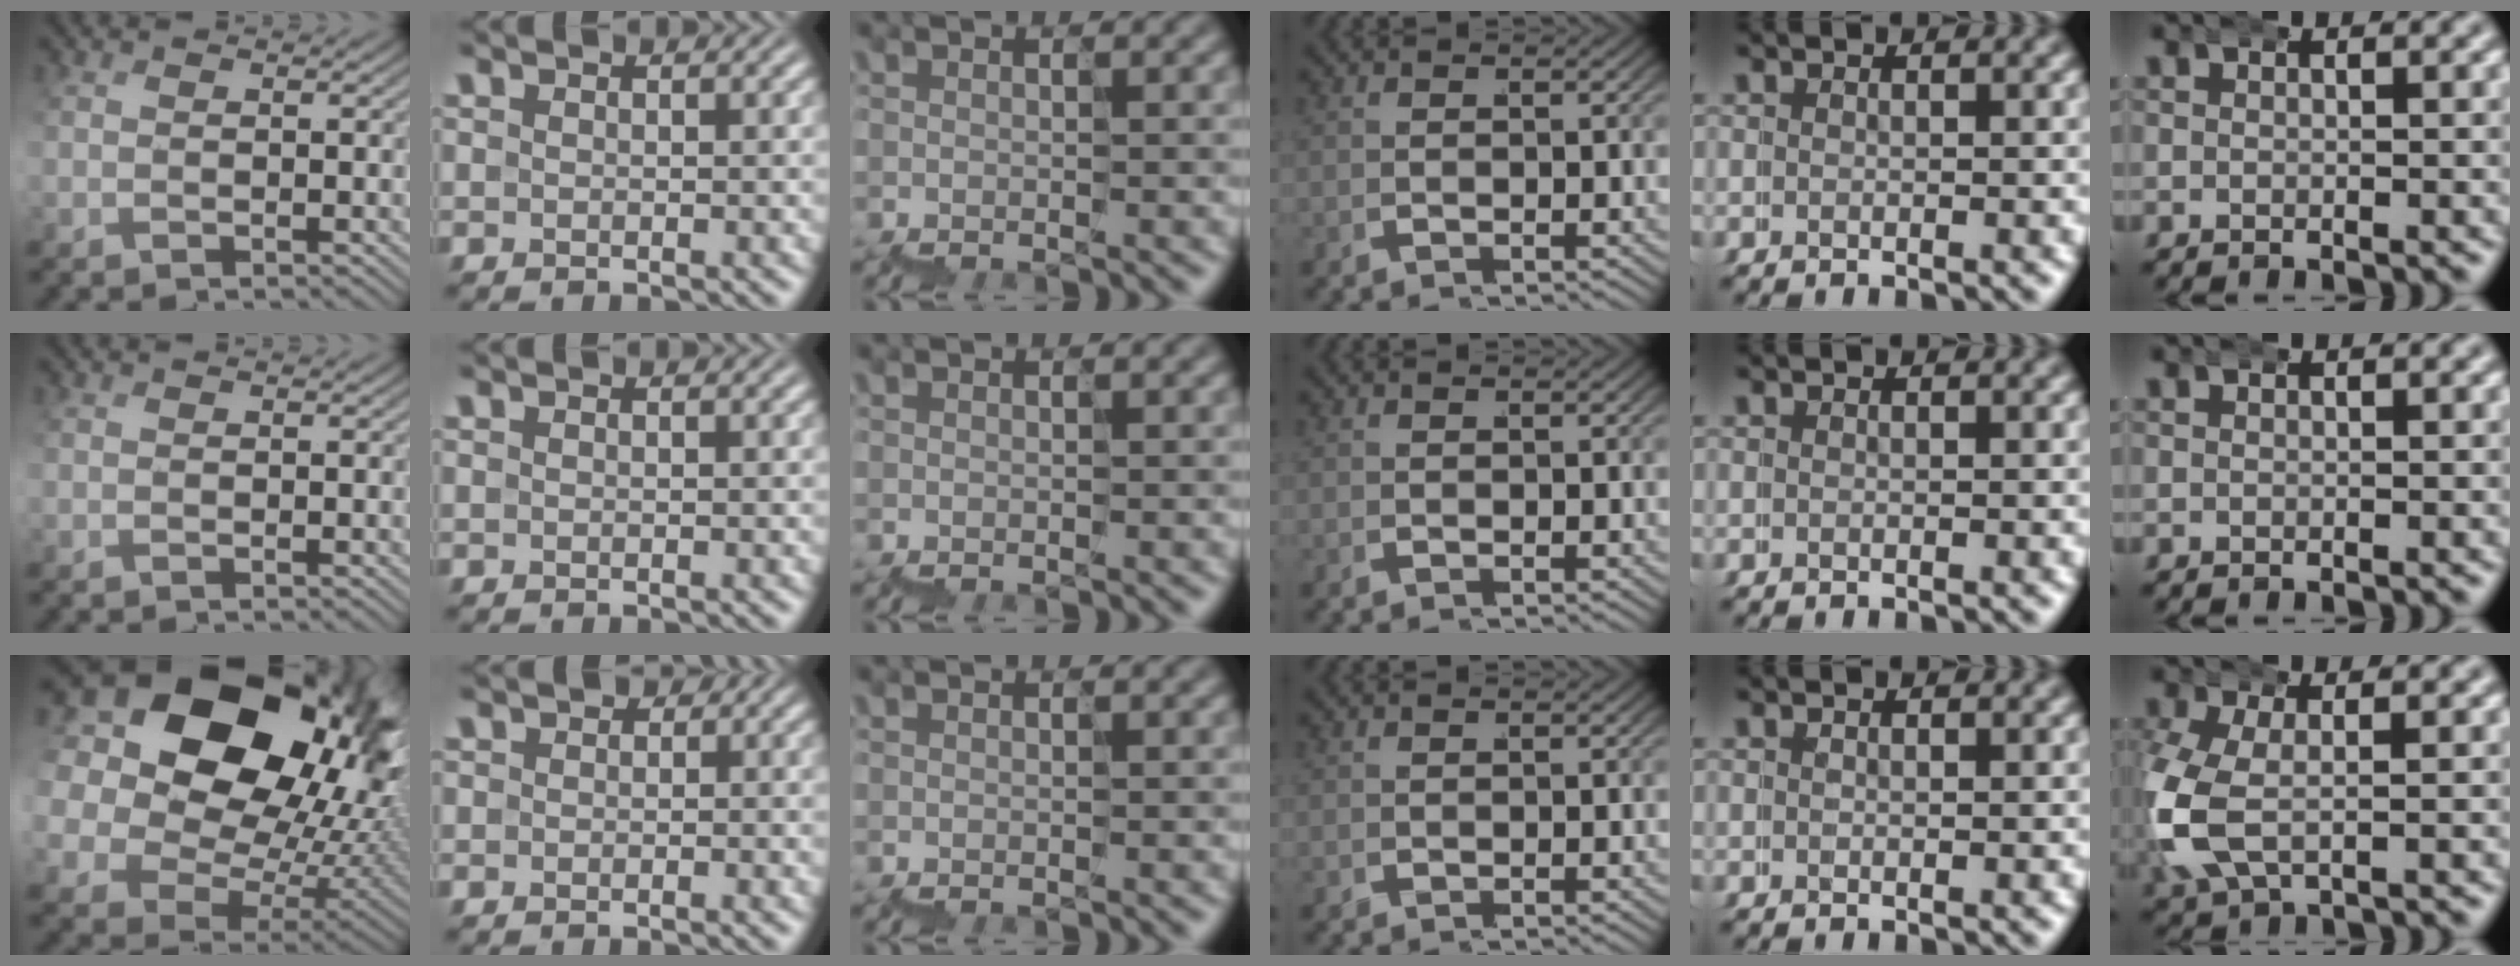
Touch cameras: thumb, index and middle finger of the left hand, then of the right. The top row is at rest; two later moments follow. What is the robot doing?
{"motion": "wrap", "object": "belt"}